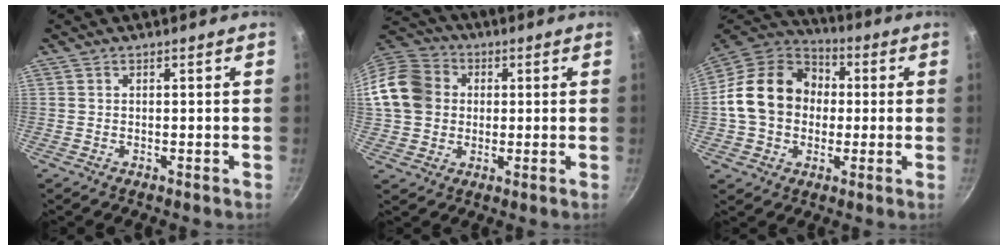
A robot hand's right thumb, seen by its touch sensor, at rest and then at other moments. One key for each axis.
{"total": 14.3, "fx": 1.2, "fy": 12.2, "fz": 7.2, "tx": -0.120, "ty": 0.027, "tz": 0.009}
{"total": 18.2, "fx": 0.6, "fy": 14.8, "fz": 10.6, "tx": -0.158, "ty": 0.037, "tz": -0.001}